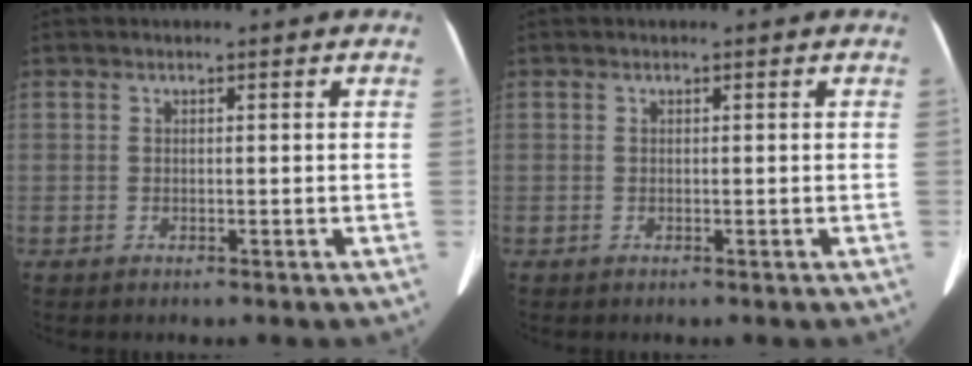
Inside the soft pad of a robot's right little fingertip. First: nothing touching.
{"total": 0.0}